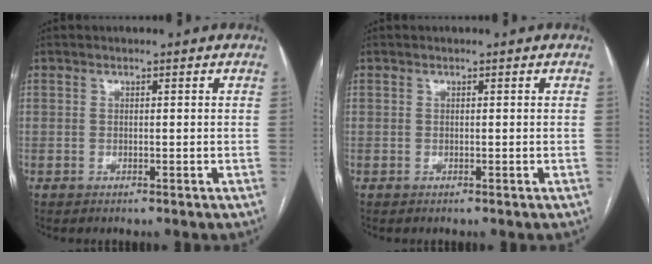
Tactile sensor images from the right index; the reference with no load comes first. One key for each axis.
{"total": 0.0}